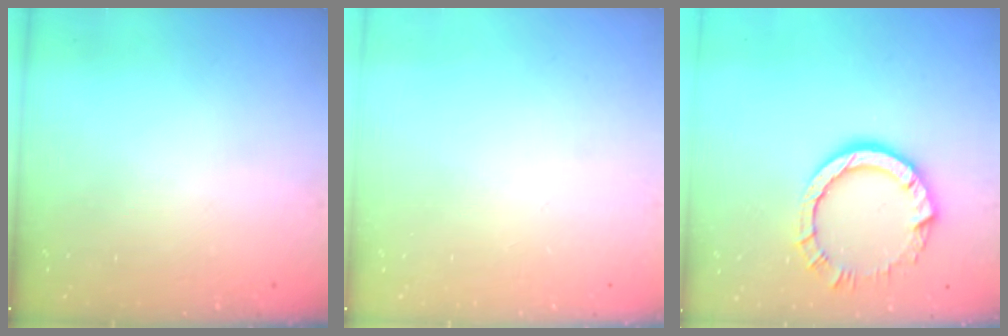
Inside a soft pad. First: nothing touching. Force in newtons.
{"total": 0.0}
{"total": 9.7, "press": 9.6, "slide": 0.7}